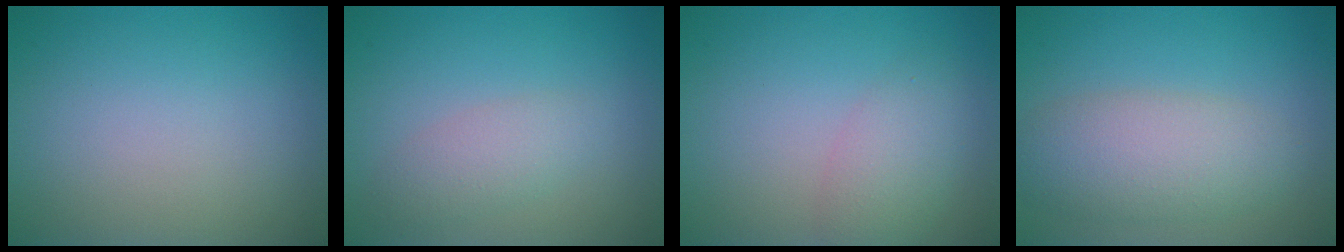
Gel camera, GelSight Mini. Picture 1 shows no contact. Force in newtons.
{"total": 2.3, "press": 2.3, "slide": 0.1}
{"total": 2.9, "press": 2.9, "slide": 0.1}
{"total": 5.2, "press": 5.2, "slide": 0.3}